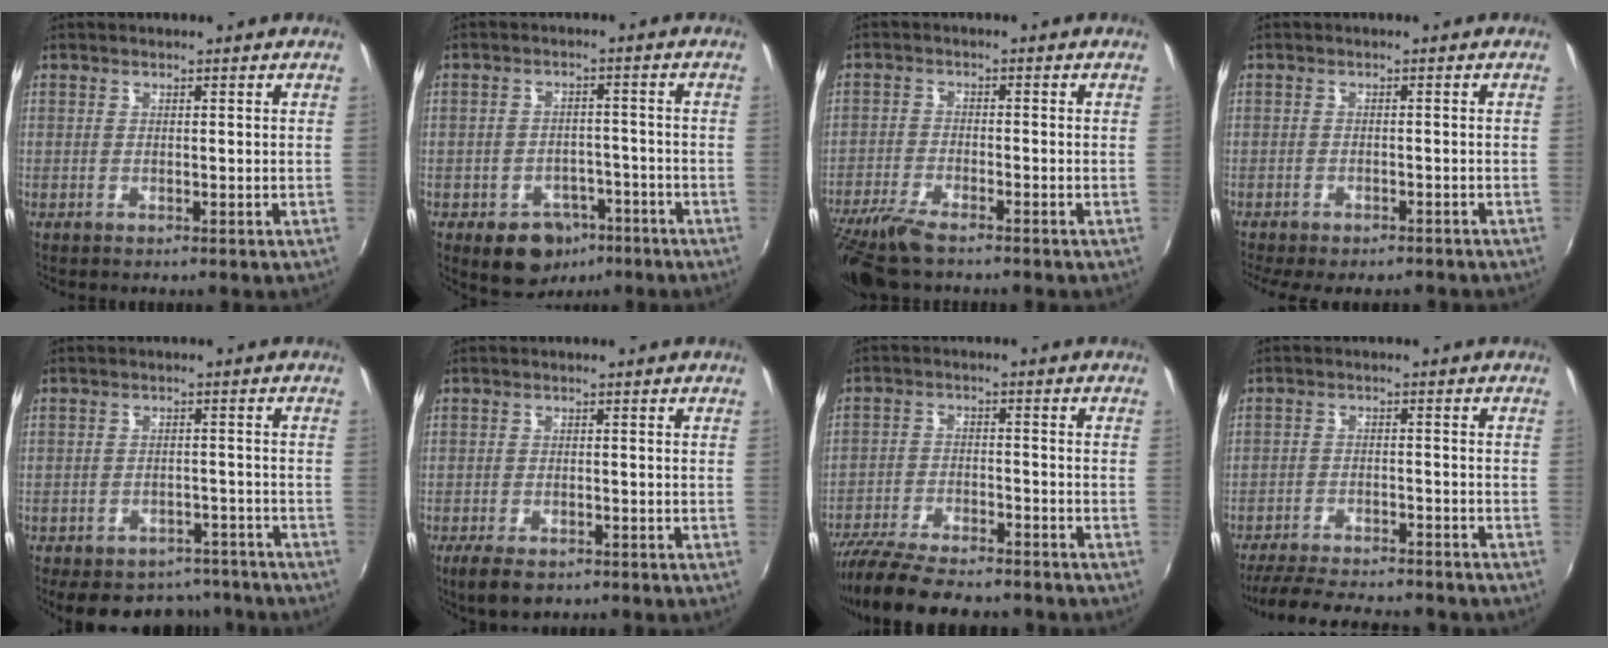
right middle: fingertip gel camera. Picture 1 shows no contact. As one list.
[{"total": 8.5, "force": [-5.1, 6.0, 3.3], "torque": [-0.062, 0.018, -0.053]}, {"total": 10.0, "force": [-8.0, 2.3, 5.6], "torque": [-0.136, -0.033, -0.151]}, {"total": 7.9, "force": [-6.6, 2.3, 3.7], "torque": [-0.085, -0.029, -0.098]}, {"total": 12.8, "force": [-10.4, 6.3, 3.9], "torque": [-0.085, 0.013, -0.123]}, {"total": 5.6, "force": [-3.9, 2.3, 3.2], "torque": [-0.082, -0.021, -0.067]}, {"total": 16.1, "force": [-13.7, 3.9, 7.6], "torque": [-0.160, -0.035, -0.225]}, {"total": 16.2, "force": [-14.1, 3.3, 7.2], "torque": [-0.143, -0.026, -0.205]}]